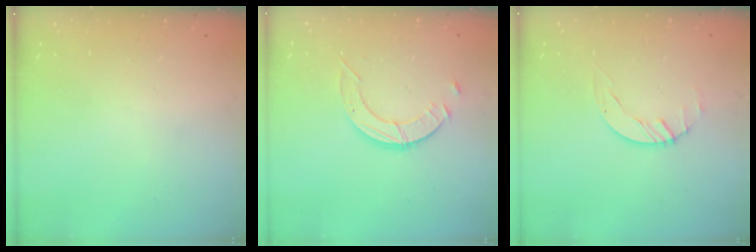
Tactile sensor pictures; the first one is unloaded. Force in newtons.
{"total": 3.6, "press": 3.5, "slide": 0.3}
{"total": 1.5, "press": 1.5, "slide": 0.2}